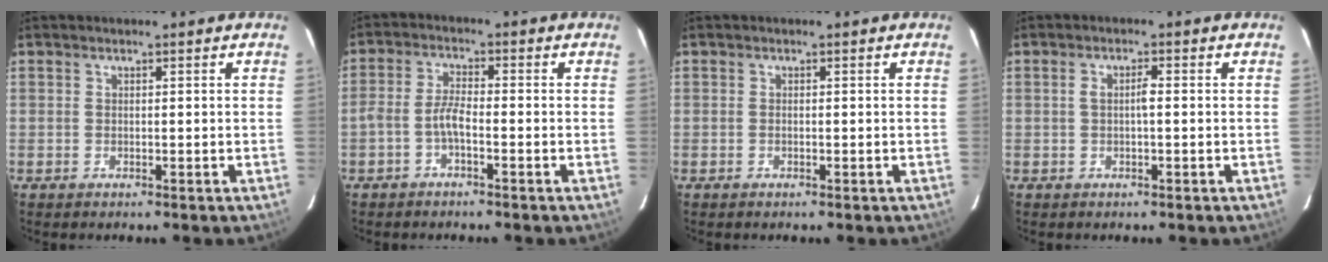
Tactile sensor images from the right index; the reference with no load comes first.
{"total": 3.4, "force": [-1.8, 0.8, 2.7], "torque": [-0.067, 0.011, -0.039]}
{"total": 0.0}
{"total": 1.9, "force": [-0.2, 0.4, 1.9], "torque": [-0.037, 0.006, -0.003]}